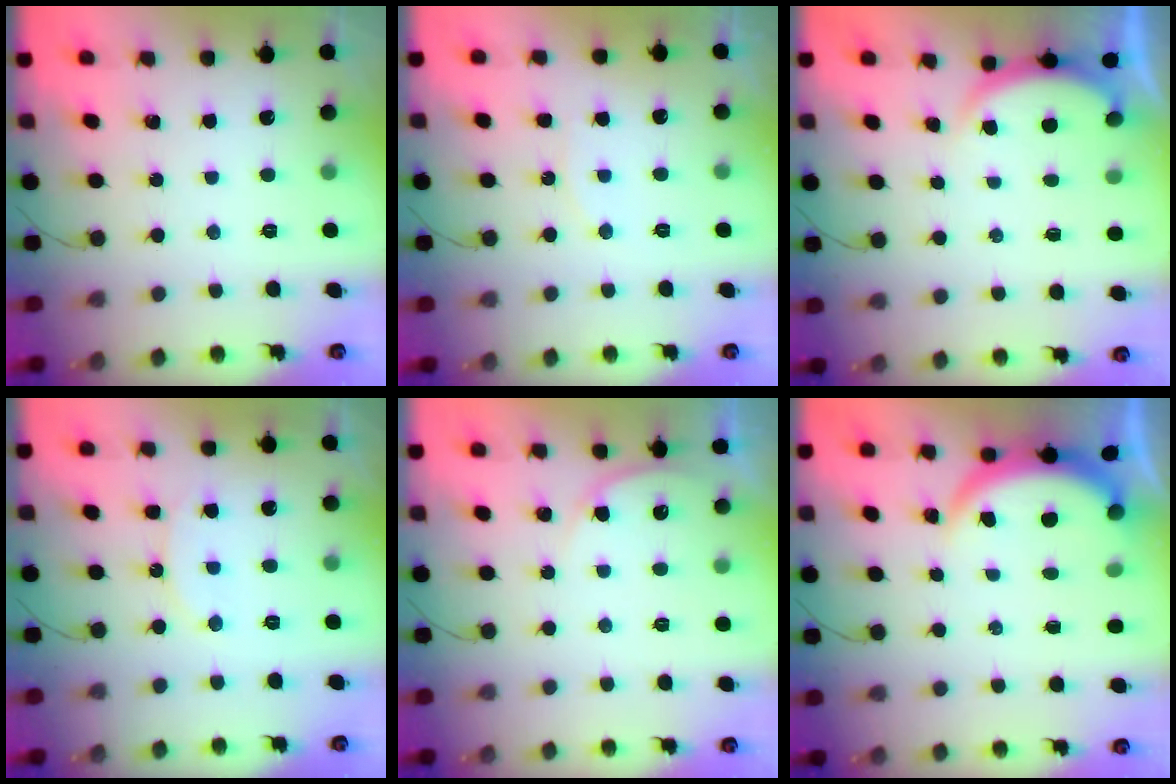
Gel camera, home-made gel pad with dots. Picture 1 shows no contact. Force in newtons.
{"total": 5.4, "press": 5.1, "slide": 2.0}
{"total": 3.0, "press": 2.9, "slide": 0.6}
{"total": 8.9, "press": 8.8, "slide": 0.9}
{"total": 3.8, "press": 3.8, "slide": 0.3}
{"total": 4.0, "press": 3.9, "slide": 0.3}